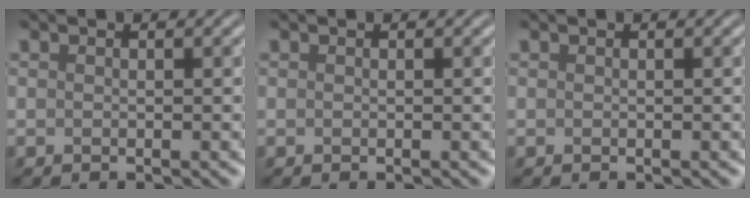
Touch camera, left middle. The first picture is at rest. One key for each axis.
{"total": 0.0}
{"total": 0.0}